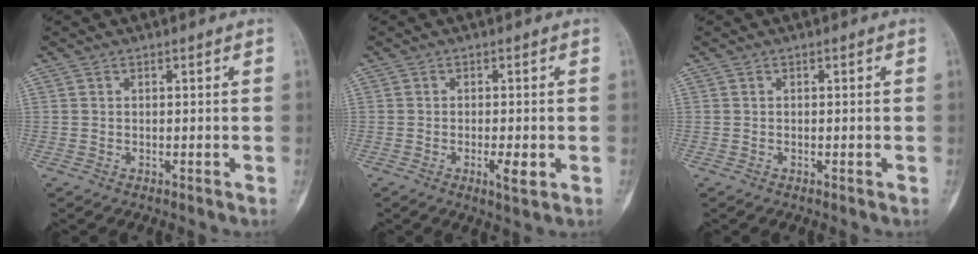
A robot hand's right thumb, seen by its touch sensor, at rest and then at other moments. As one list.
[{"total": 3.5, "force": [-1.1, 0.9, 3.2], "torque": [-0.054, -0.005, -0.016]}, {"total": 0.0}]